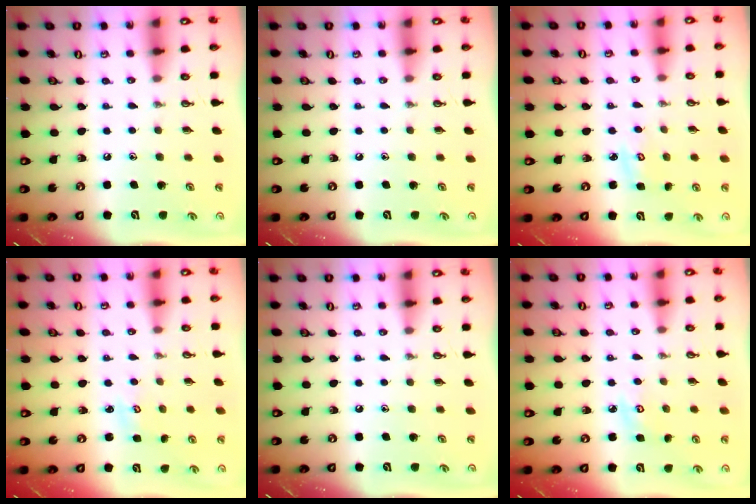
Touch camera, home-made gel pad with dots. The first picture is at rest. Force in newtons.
{"total": 0.0}
{"total": 2.8, "press": 2.8, "slide": 0.1}
{"total": 2.2, "press": 2.2, "slide": 0.3}
{"total": 0.0}
{"total": 4.6, "press": 4.6, "slide": 0.5}